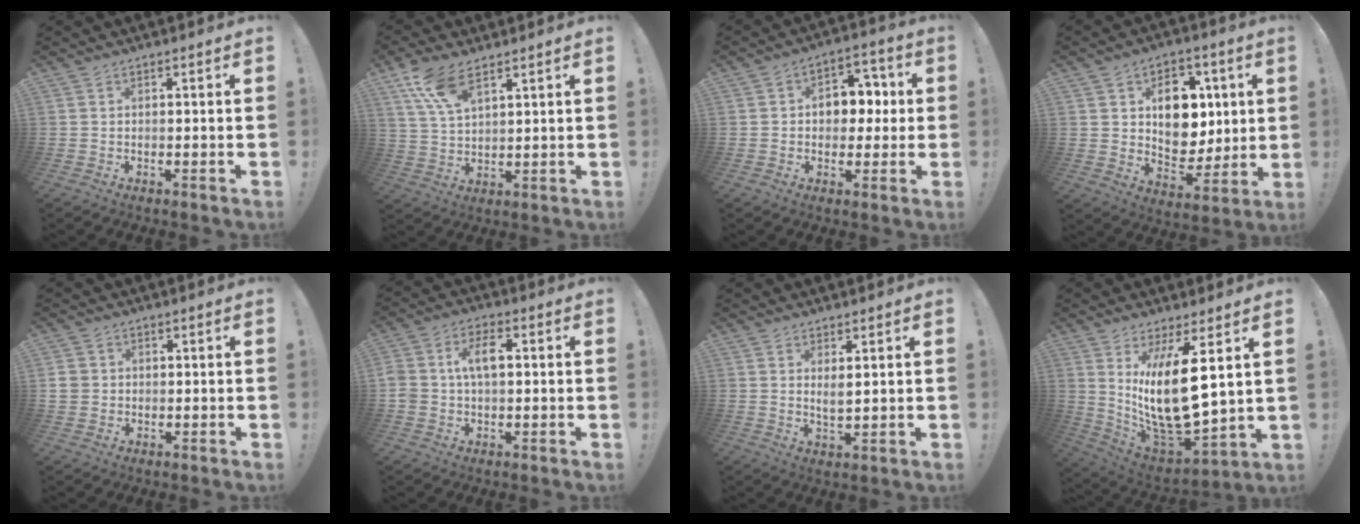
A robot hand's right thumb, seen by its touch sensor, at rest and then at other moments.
{"total": 9.5, "force": [6.5, 3.3, 6.2], "torque": [-0.123, -0.026, 0.123]}
{"total": 9.2, "force": [0.5, 7.5, 5.4], "torque": [-0.067, 0.007, 0.013]}
{"total": 13.9, "force": [4.5, 10.6, 7.7], "torque": [-0.099, -0.018, 0.093]}
{"total": 3.8, "force": [0.7, 3.5, 1.1], "torque": [-0.009, 0.002, 0.015]}
{"total": 8.0, "force": [0.8, 5.0, 6.1], "torque": [-0.109, 0.013, 0.012]}
{"total": 3.3, "force": [1.7, 0.9, 2.7], "torque": [-0.033, -0.015, 0.027]}
{"total": 19.1, "force": [5.4, 6.6, 17.1], "torque": [-0.324, -0.065, 0.092]}